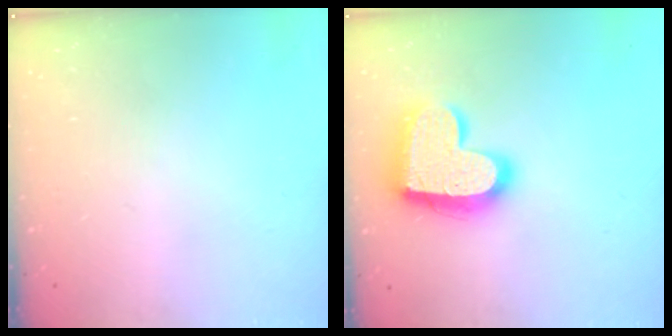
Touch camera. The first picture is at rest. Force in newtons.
{"total": 19.1, "press": 19.0, "slide": 1.3}